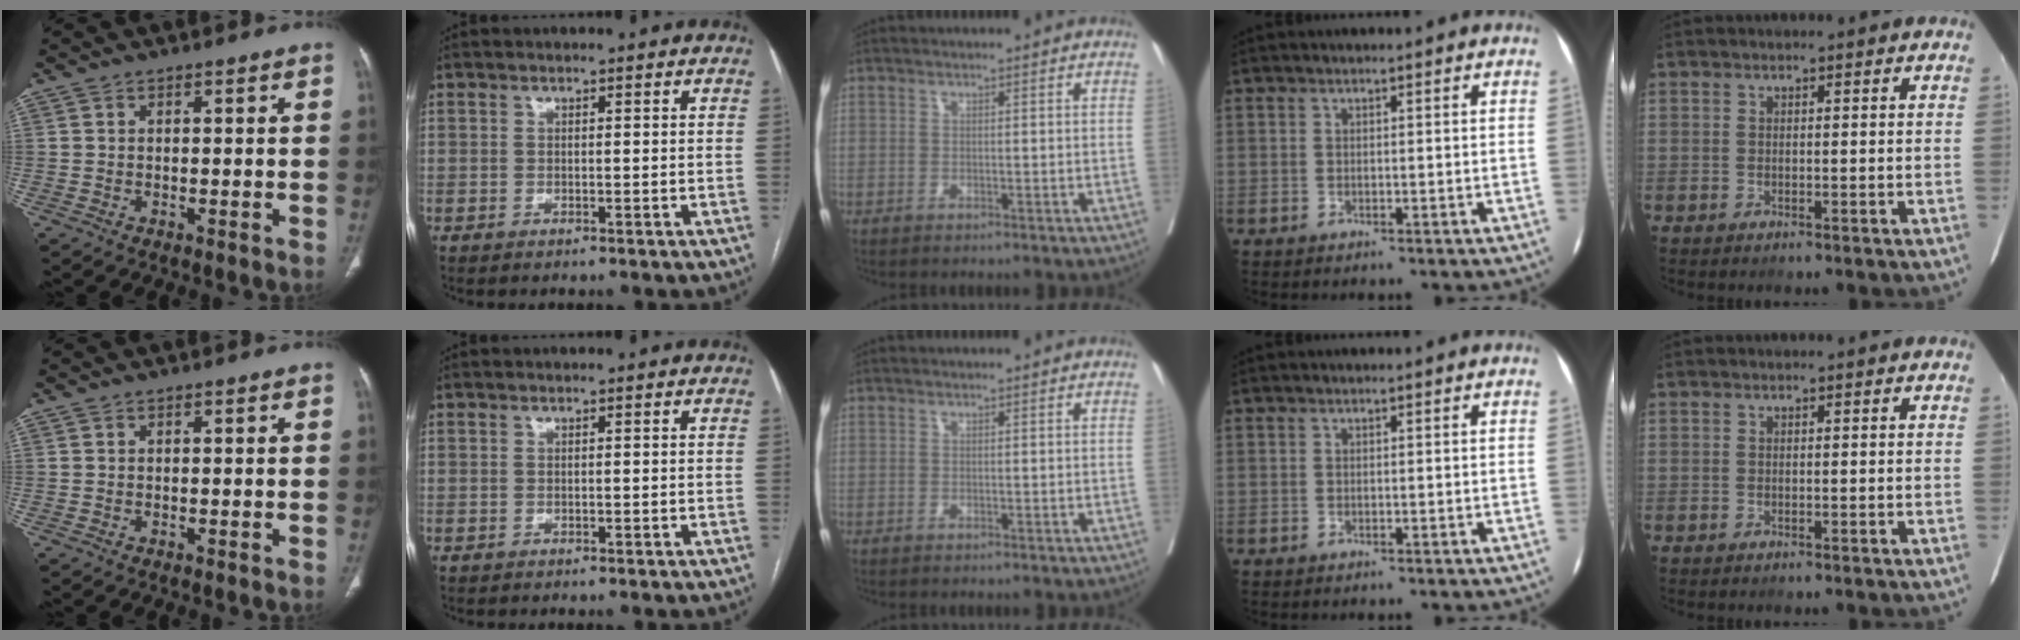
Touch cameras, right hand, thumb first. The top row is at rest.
{}